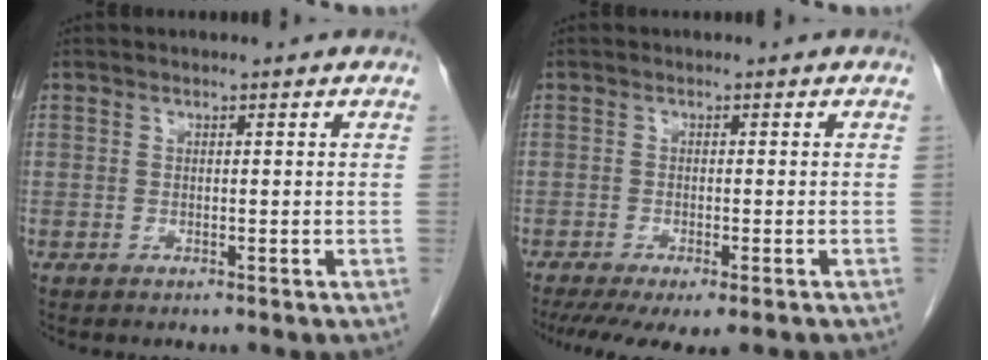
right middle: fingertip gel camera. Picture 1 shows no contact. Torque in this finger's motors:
{"motor_torque": [1.17, -0.97, 0.16, 0.06]}